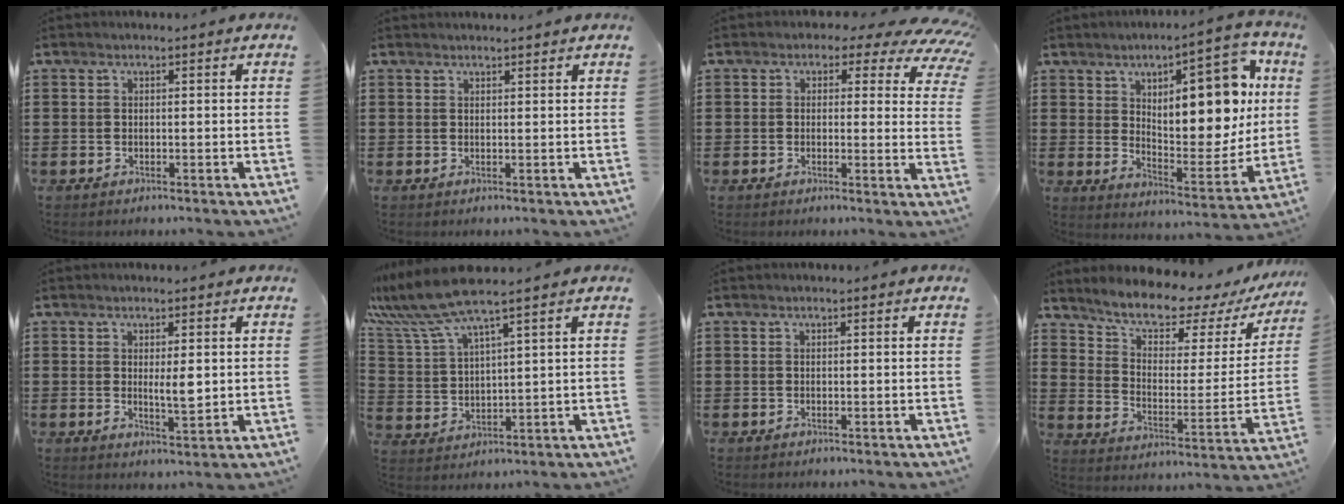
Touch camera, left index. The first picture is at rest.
{"total": 0.8, "force": [0.8, 0.0, 0.1], "torque": [-0.003, -0.001, 0.016]}
{"total": 3.5, "force": [1.8, 2.4, 1.8], "torque": [-0.034, -0.012, 0.024]}
{"total": 13.6, "force": [4.9, 5.7, 11.3], "torque": [-0.162, -0.023, 0.078]}
{"total": 3.6, "force": [0.5, 1.0, 3.4], "torque": [-0.049, -0.006, 0.005]}
{"total": 8.3, "force": [6.8, 0.3, 4.8], "torque": [-0.123, -0.027, 0.118]}
{"total": 0.0}
{"total": 7.4, "force": [6.6, 1.7, 2.9], "torque": [-0.076, -0.050, 0.109]}